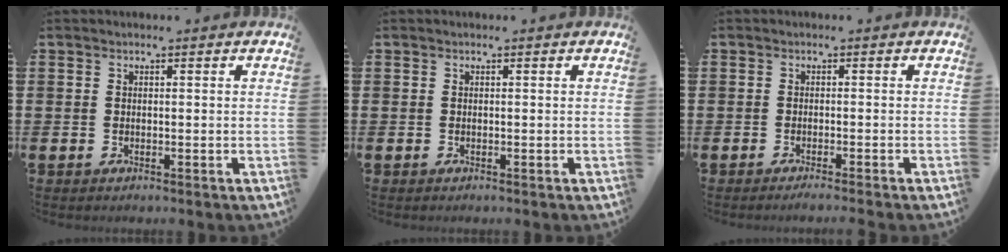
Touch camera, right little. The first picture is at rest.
{"total": 0.0}
{"total": 0.9, "force": [-0.7, -0.1, 0.5], "torque": [-0.006, -0.003, -0.014]}